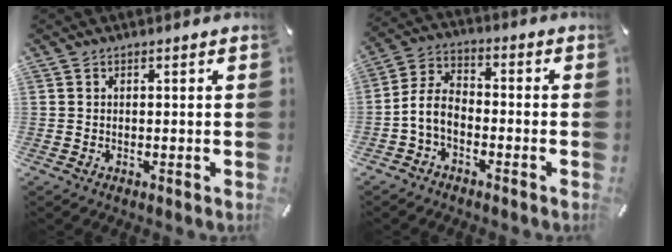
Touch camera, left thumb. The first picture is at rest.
{"total": 6.6, "force": [-3.1, 4.4, 3.9], "torque": [-0.097, 0.009, -0.061]}